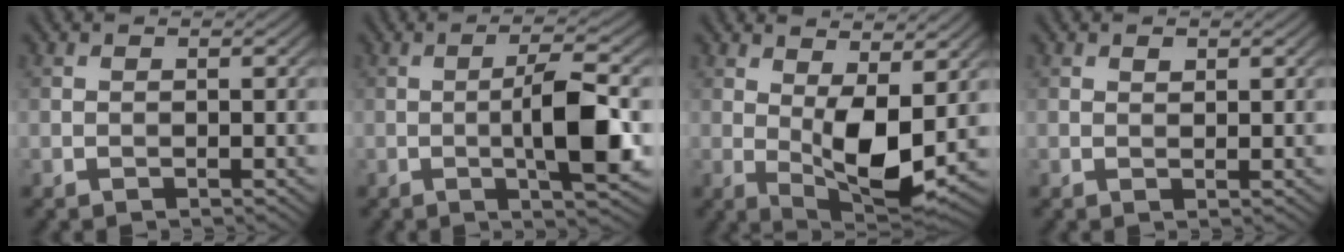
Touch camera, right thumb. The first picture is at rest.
{"total": 7.8, "force": [-1.1, 1.5, 7.6], "torque": [-0.126, 0.009, -0.022]}
{"total": 8.9, "force": [1.0, 3.8, 8.0], "torque": [-0.143, -0.010, 0.023]}
{"total": 0.7, "force": [0.5, 0.5, 0.3], "torque": [-0.004, -0.003, 0.009]}